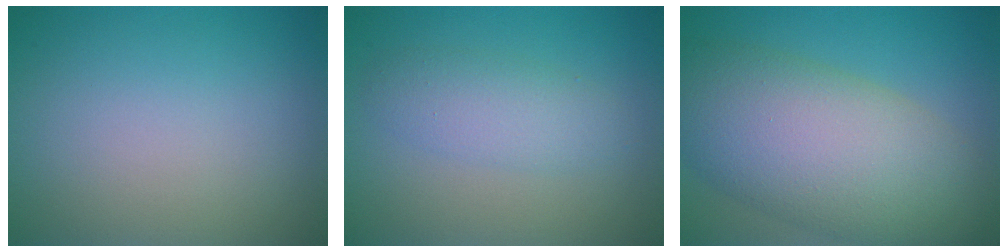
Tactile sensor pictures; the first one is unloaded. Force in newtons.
{"total": 3.0, "press": 3.0, "slide": 0.2}
{"total": 11.6, "press": 11.6, "slide": 0.5}